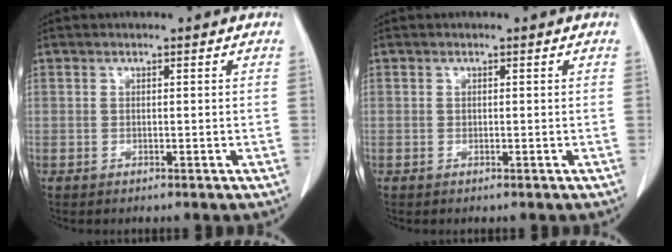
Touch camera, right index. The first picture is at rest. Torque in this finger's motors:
{"motor_torque": [0.04, 0.00, 0.02, 0.01]}